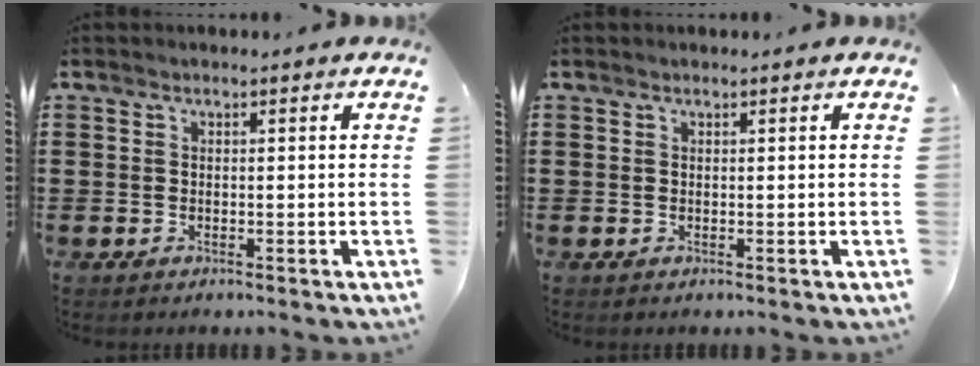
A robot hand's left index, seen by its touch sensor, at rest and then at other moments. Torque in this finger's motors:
{"motor_torque": [-0.05, -0.01, -0.01, -0.01]}